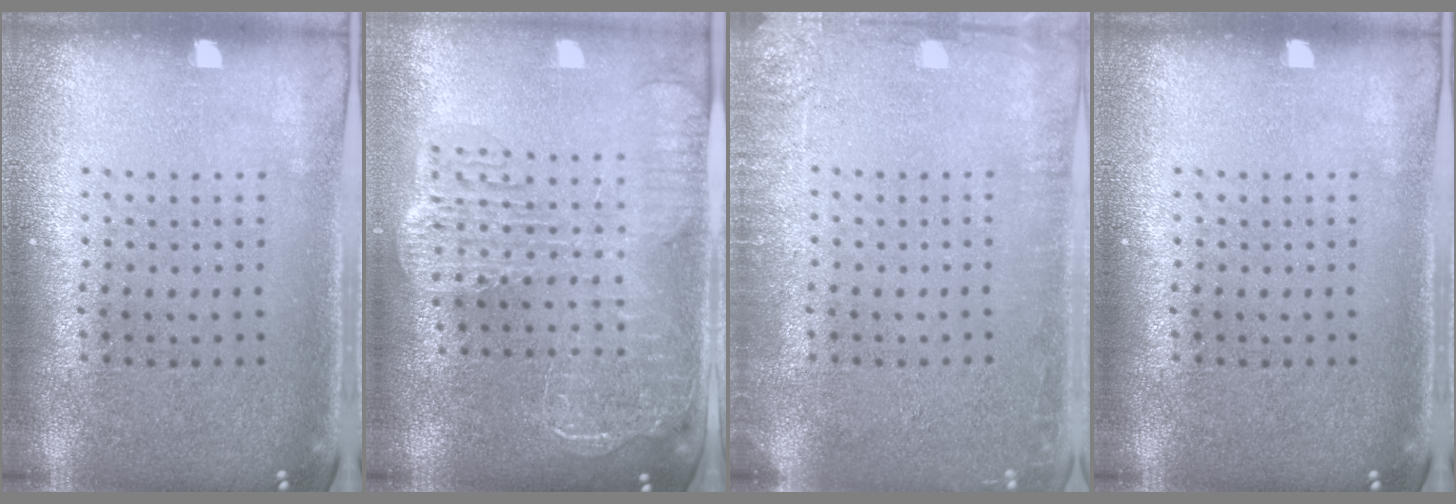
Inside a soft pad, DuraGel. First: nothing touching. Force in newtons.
{"total": 2.7, "press": 2.3, "slide": 1.4}
{"total": 2.4, "press": 2.3, "slide": 0.3}
{"total": 0.0}